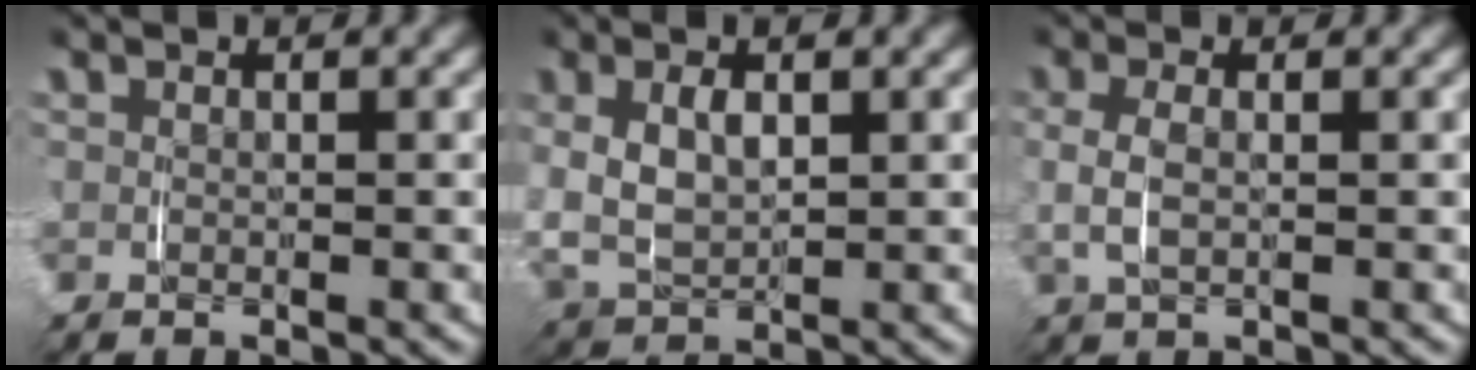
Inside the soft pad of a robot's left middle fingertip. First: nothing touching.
{"total": 5.4, "force": [0.7, 3.9, 3.6], "torque": [-0.098, -0.006, 0.024]}
{"total": 2.8, "force": [0.3, 1.5, 2.4], "torque": [-0.064, -0.001, 0.010]}